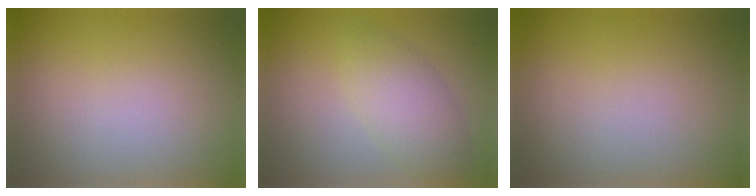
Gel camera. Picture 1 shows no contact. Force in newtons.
{"total": 3.5, "press": 3.5, "slide": 0.1}
{"total": 0.0}